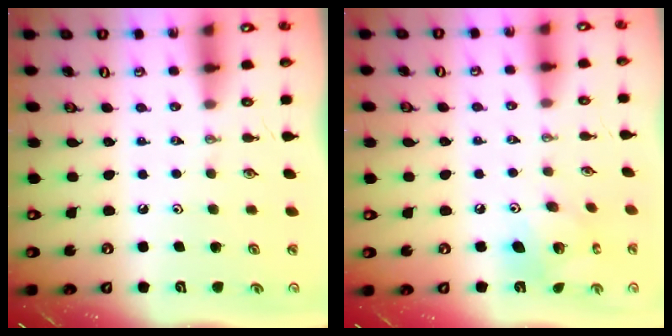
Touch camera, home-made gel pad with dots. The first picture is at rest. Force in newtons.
{"total": 10.5, "press": 10.5, "slide": 0.5}